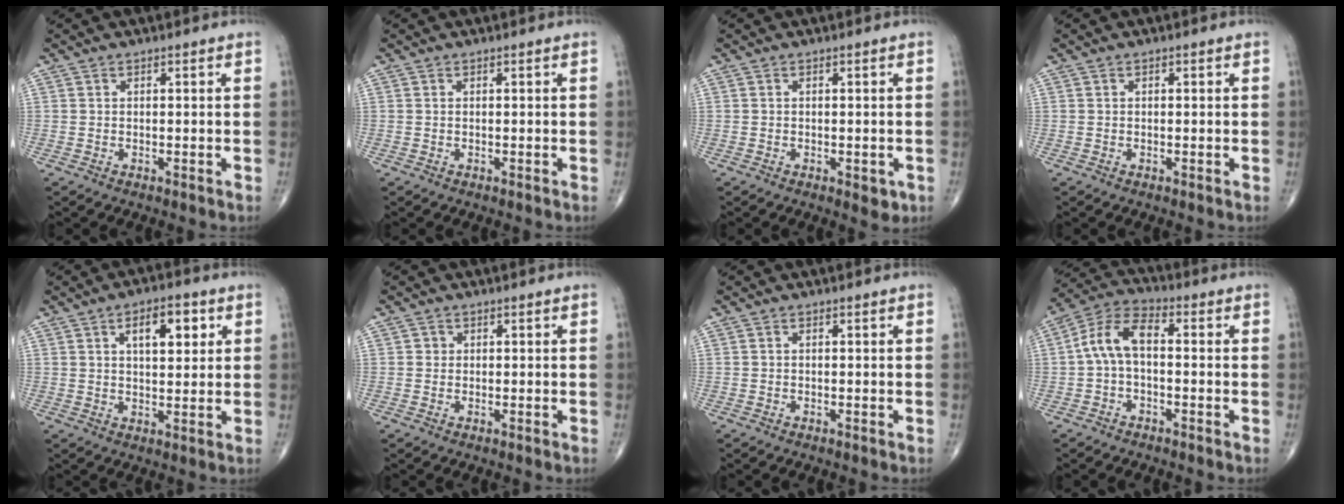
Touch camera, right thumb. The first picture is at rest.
{"total": 0.0}
{"total": 2.6, "force": [-0.9, 1.3, 2.1], "torque": [-0.014, -0.002, -0.008]}
{"total": 0.0}
{"total": 7.9, "force": [3.0, 3.8, 6.3], "torque": [-0.070, -0.007, 0.042]}
{"total": 0.7, "force": [0.1, 0.6, 0.1], "torque": [0.002, 0.001, 0.002]}
{"total": 0.0}
{"total": 8.2, "force": [-0.3, 4.3, 7.0], "torque": [-0.133, 0.032, -0.018]}